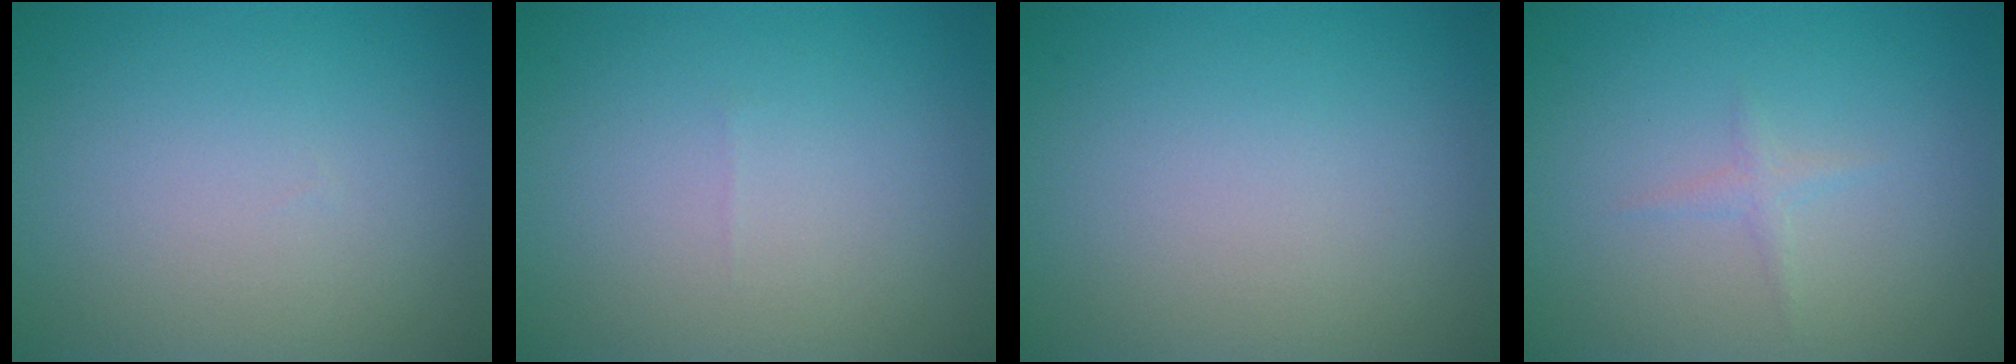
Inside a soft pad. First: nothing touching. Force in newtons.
{"total": 0.0}
{"total": 0.0}
{"total": 0.8, "press": 0.8, "slide": 0.1}